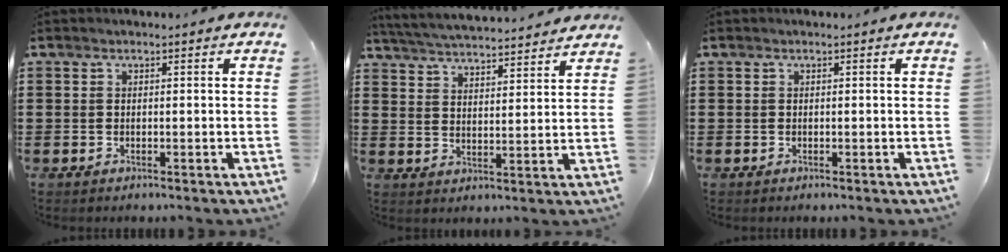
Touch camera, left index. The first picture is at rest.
{"total": 4.5, "force": [4.5, -0.3, 0.6], "torque": [-0.033, -0.031, 0.076]}
{"total": 0.0}